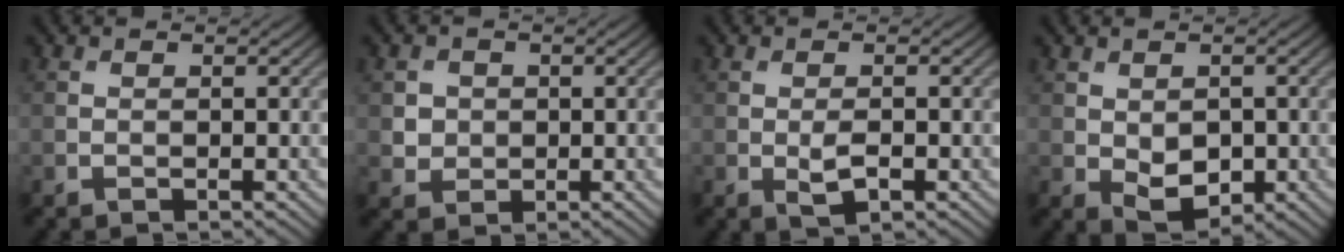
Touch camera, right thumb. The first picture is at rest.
{"total": 2.5, "force": [0.2, 2.4, 0.7], "torque": [-0.022, -0.009, 0.007]}
{"total": 2.4, "force": [-0.6, 0.9, 2.2], "torque": [-0.046, -0.005, -0.009]}
{"total": 4.3, "force": [-0.7, 2.8, 3.2], "torque": [-0.062, -0.013, -0.004]}